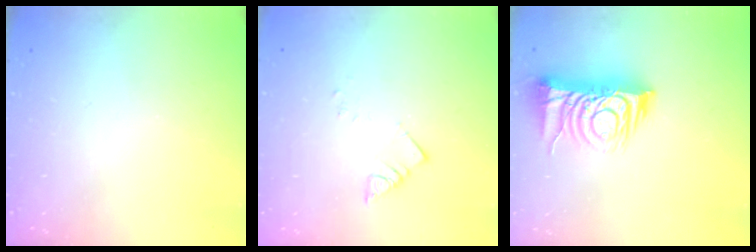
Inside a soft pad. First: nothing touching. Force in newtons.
{"total": 3.4, "press": 3.4, "slide": 0.1}
{"total": 12.2, "press": 12.1, "slide": 1.3}